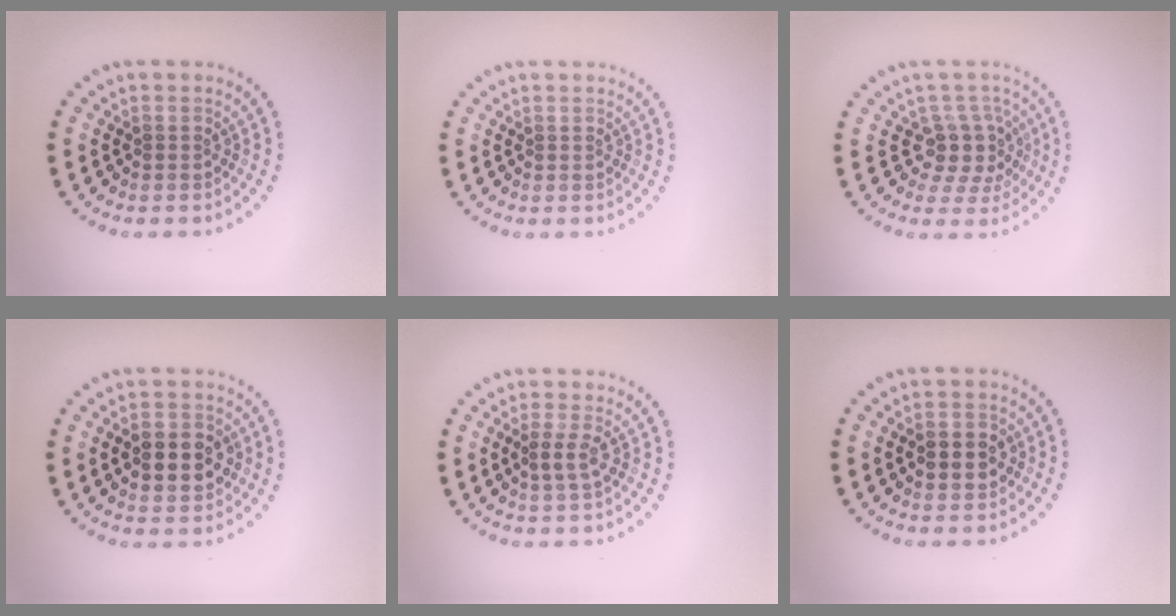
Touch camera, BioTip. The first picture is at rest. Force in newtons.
{"total": 0.0}
{"total": 3.5, "press": 2.7, "slide": 2.2}
{"total": 4.5, "press": 4.5, "slide": 0.2}
{"total": 1.8, "press": 1.7, "slide": 0.7}
{"total": 2.6, "press": 2.6, "slide": 0.2}